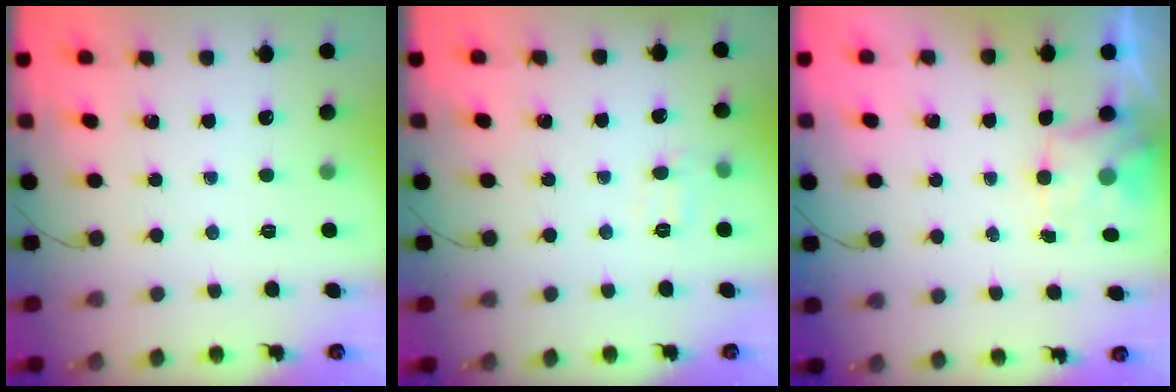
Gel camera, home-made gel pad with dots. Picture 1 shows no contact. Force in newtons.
{"total": 6.7, "press": 6.5, "slide": 1.4}
{"total": 2.0, "press": 1.9, "slide": 0.5}